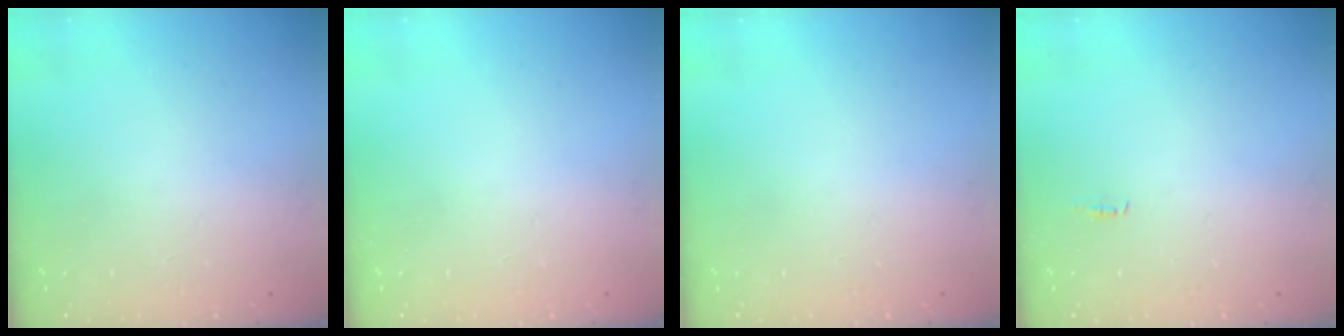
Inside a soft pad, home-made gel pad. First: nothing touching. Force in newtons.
{"total": 0.0}
{"total": 0.0}
{"total": 4.8, "press": 2.5, "slide": 4.1}